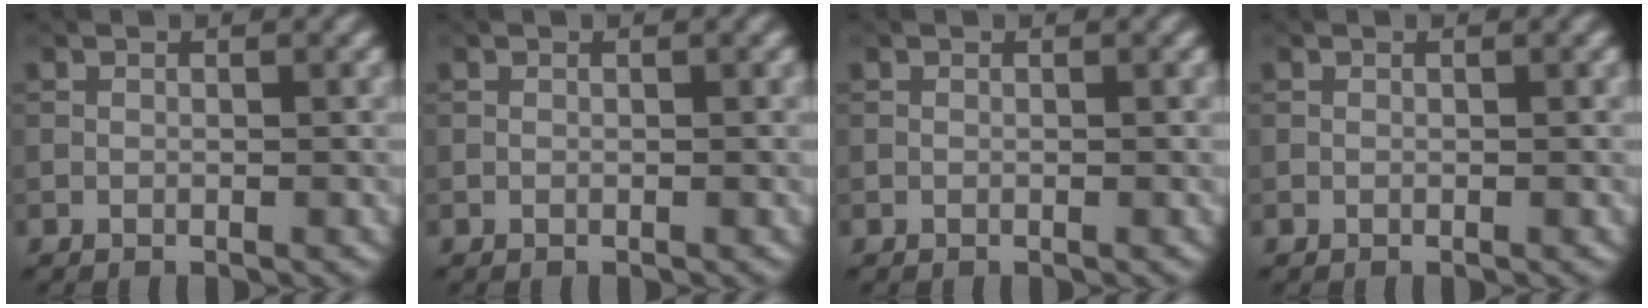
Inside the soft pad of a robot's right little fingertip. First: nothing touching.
{"total": 0.0}
{"total": 0.0}
{"total": 0.0}